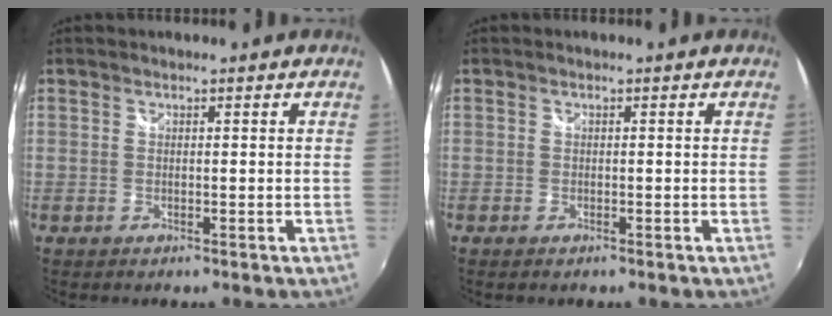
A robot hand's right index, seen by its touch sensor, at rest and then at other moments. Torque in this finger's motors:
{"motor_torque": [-0.36, -0.34, 0.03, -0.03]}